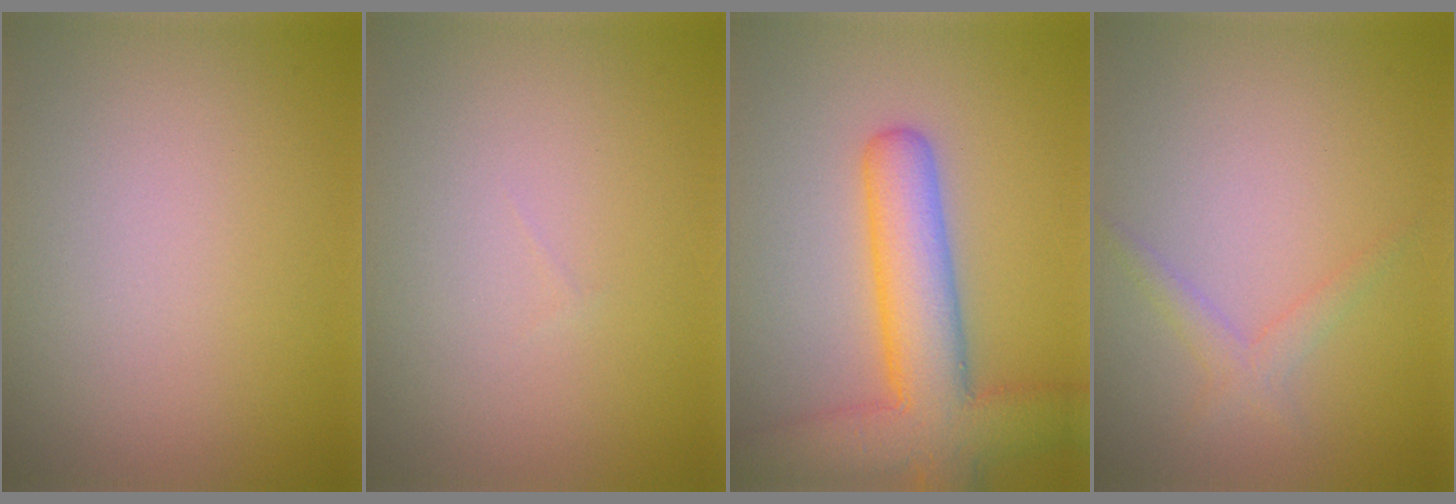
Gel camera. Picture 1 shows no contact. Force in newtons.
{"total": 0.0}
{"total": 8.4, "press": 8.4, "slide": 0.3}
{"total": 1.5, "press": 1.5, "slide": 0.1}